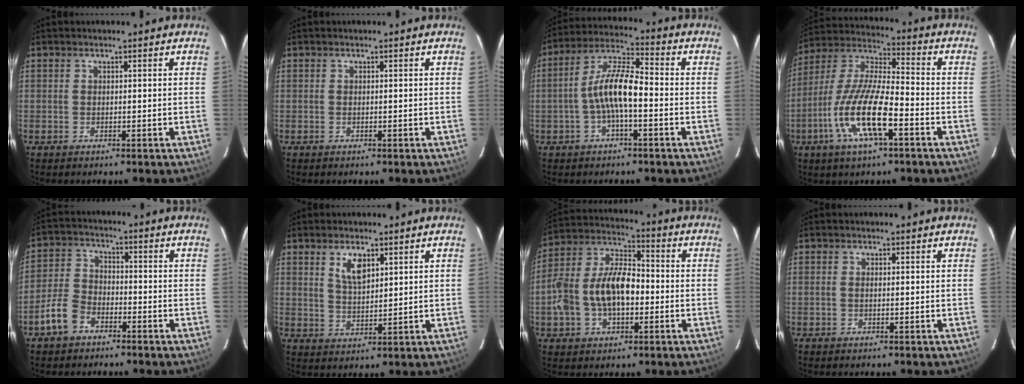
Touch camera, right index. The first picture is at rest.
{"total": 0.0}
{"total": 9.0, "force": [-2.2, 2.4, 8.4], "torque": [-0.179, 0.017, -0.043]}
{"total": 15.8, "force": [-6.5, 4.0, 13.8], "torque": [-0.284, -0.011, -0.130]}
{"total": 7.3, "force": [-4.5, 4.4, 3.6], "torque": [-0.084, 0.015, -0.088]}
{"total": 5.2, "force": [2.7, 2.4, 3.7], "torque": [-0.067, 0.002, 0.054]}
{"total": 14.5, "force": [-2.5, 8.6, 11.4], "torque": [-0.238, 0.019, -0.046]}
{"total": 0.6, "force": [-0.1, 0.3, 0.5], "torque": [-0.011, 0.001, -0.003]}